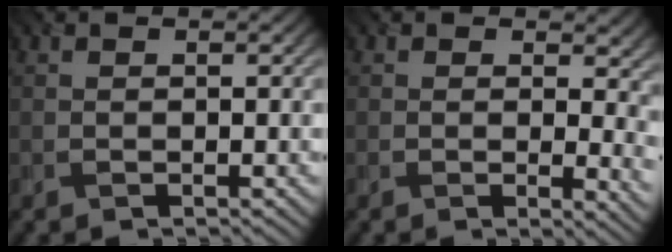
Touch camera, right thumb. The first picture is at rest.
{"total": 5.7, "force": [1.8, 2.6, 4.8], "torque": [-0.051, -0.009, 0.032]}